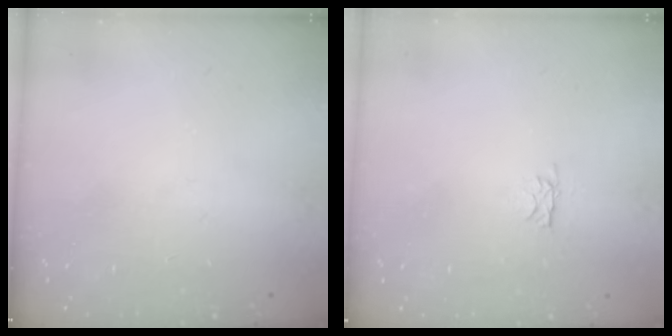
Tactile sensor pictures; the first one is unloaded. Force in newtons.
{"total": 2.8, "press": 2.7, "slide": 0.4}